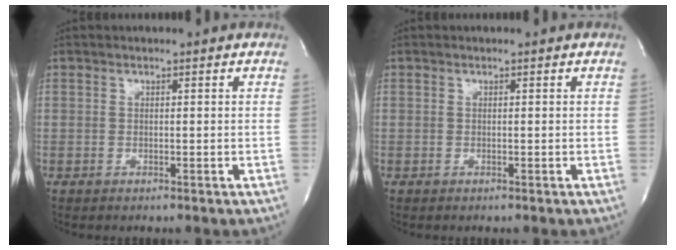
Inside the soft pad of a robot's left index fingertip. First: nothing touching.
{"total": 0.0}